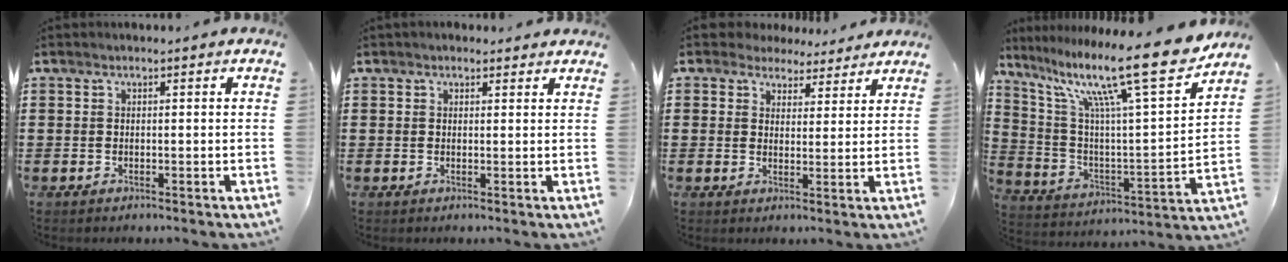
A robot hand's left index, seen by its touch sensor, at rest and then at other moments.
{"total": 1.2, "force": [1.1, 0.5, 0.1], "torque": [-0.005, 0.004, 0.021]}
{"total": 3.8, "force": [3.2, 2.0, 0.0], "torque": [-0.018, -0.005, 0.059]}
{"total": 16.9, "force": [12.8, 1.3, 11.0], "torque": [-0.226, -0.079, 0.202]}